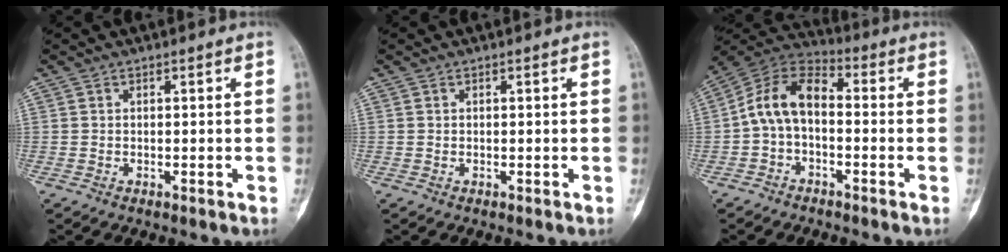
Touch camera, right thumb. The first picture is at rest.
{"total": 0.0}
{"total": 10.5, "force": [-1.1, 6.9, 7.8], "torque": [-0.134, 0.037, -0.039]}